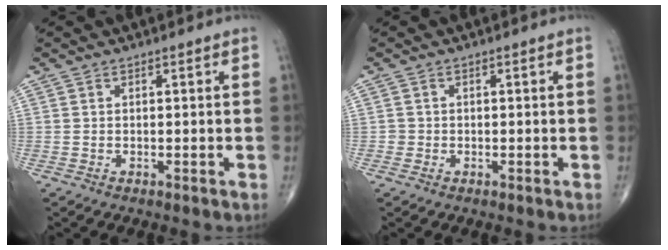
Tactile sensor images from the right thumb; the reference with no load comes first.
{"total": 0.9, "force": [-0.3, 0.9, 0.0], "torque": [0.004, 0.005, -0.006]}